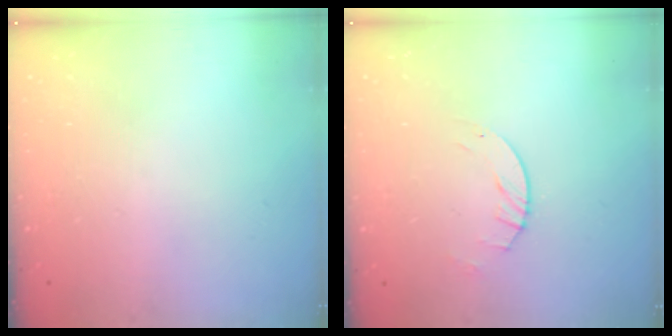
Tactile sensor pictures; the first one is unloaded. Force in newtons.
{"total": 2.8, "press": 2.8, "slide": 0.4}